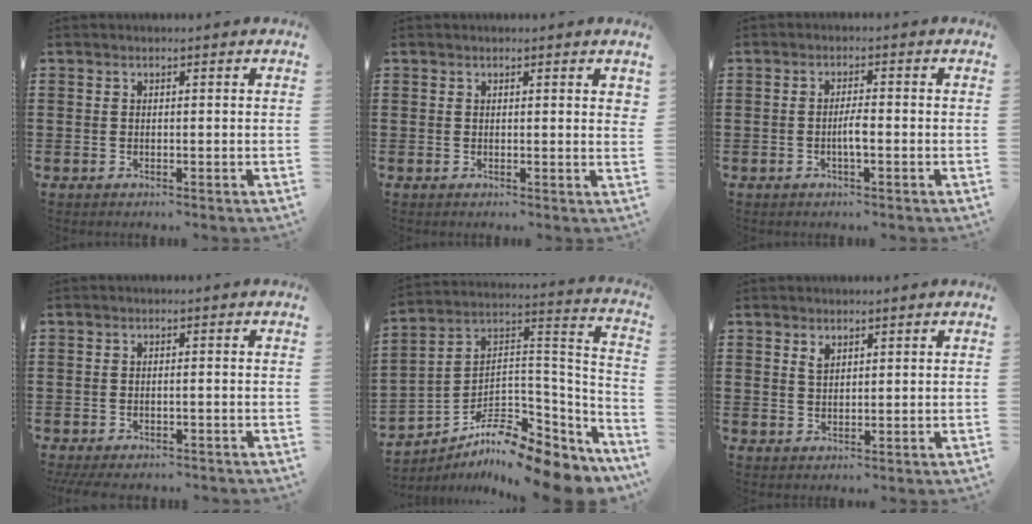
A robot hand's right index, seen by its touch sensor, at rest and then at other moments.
{"total": 0.8, "force": [0.4, 0.0, 0.7], "torque": [-0.015, 0.001, 0.007]}
{"total": 2.6, "force": [-0.8, 0.4, 2.4], "torque": [-0.046, 0.003, -0.014]}
{"total": 1.5, "force": [-1.4, 0.2, 0.5], "torque": [-0.014, -0.004, -0.028]}
{"total": 8.8, "force": [-7.2, 3.1, 4.0], "torque": [-0.076, 0.004, -0.140]}
{"total": 1.7, "force": [1.1, 0.9, 0.9], "torque": [-0.021, 0.003, 0.021]}